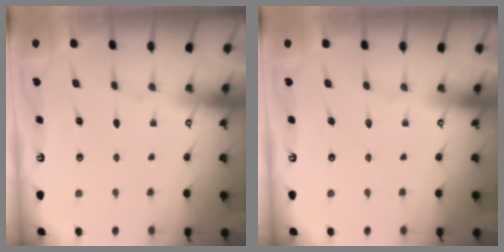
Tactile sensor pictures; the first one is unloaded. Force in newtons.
{"total": 0.0}